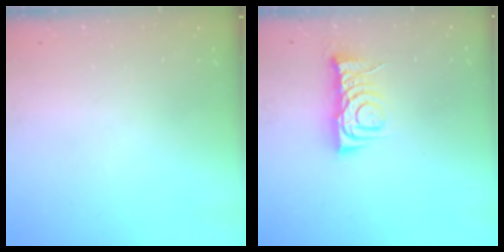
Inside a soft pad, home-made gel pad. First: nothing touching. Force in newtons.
{"total": 6.8, "press": 6.8, "slide": 0.6}